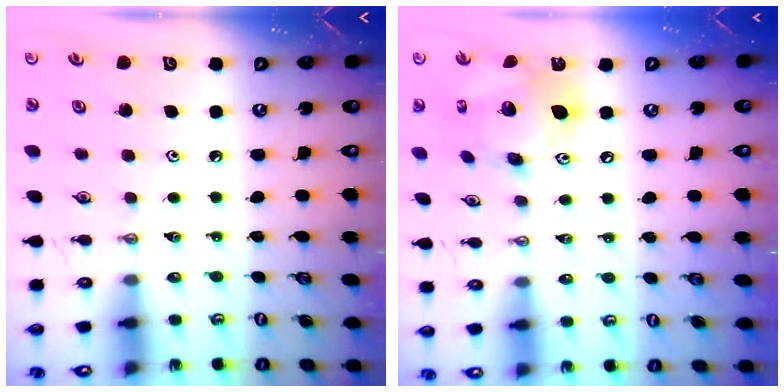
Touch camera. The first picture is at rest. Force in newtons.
{"total": 16.1, "press": 16.0, "slide": 2.1}